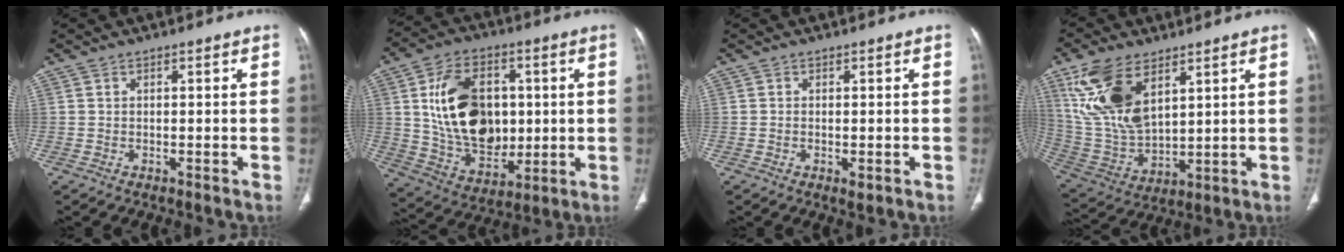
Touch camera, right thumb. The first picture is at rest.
{"total": 19.3, "force": [2.7, 13.3, 13.8], "torque": [-0.196, -0.009, 0.060]}
{"total": 1.4, "force": [-0.4, 0.7, 1.1], "torque": [-0.020, -0.004, -0.002]}
{"total": 16.7, "force": [8.0, 8.5, 11.9], "torque": [-0.232, -0.027, 0.171]}